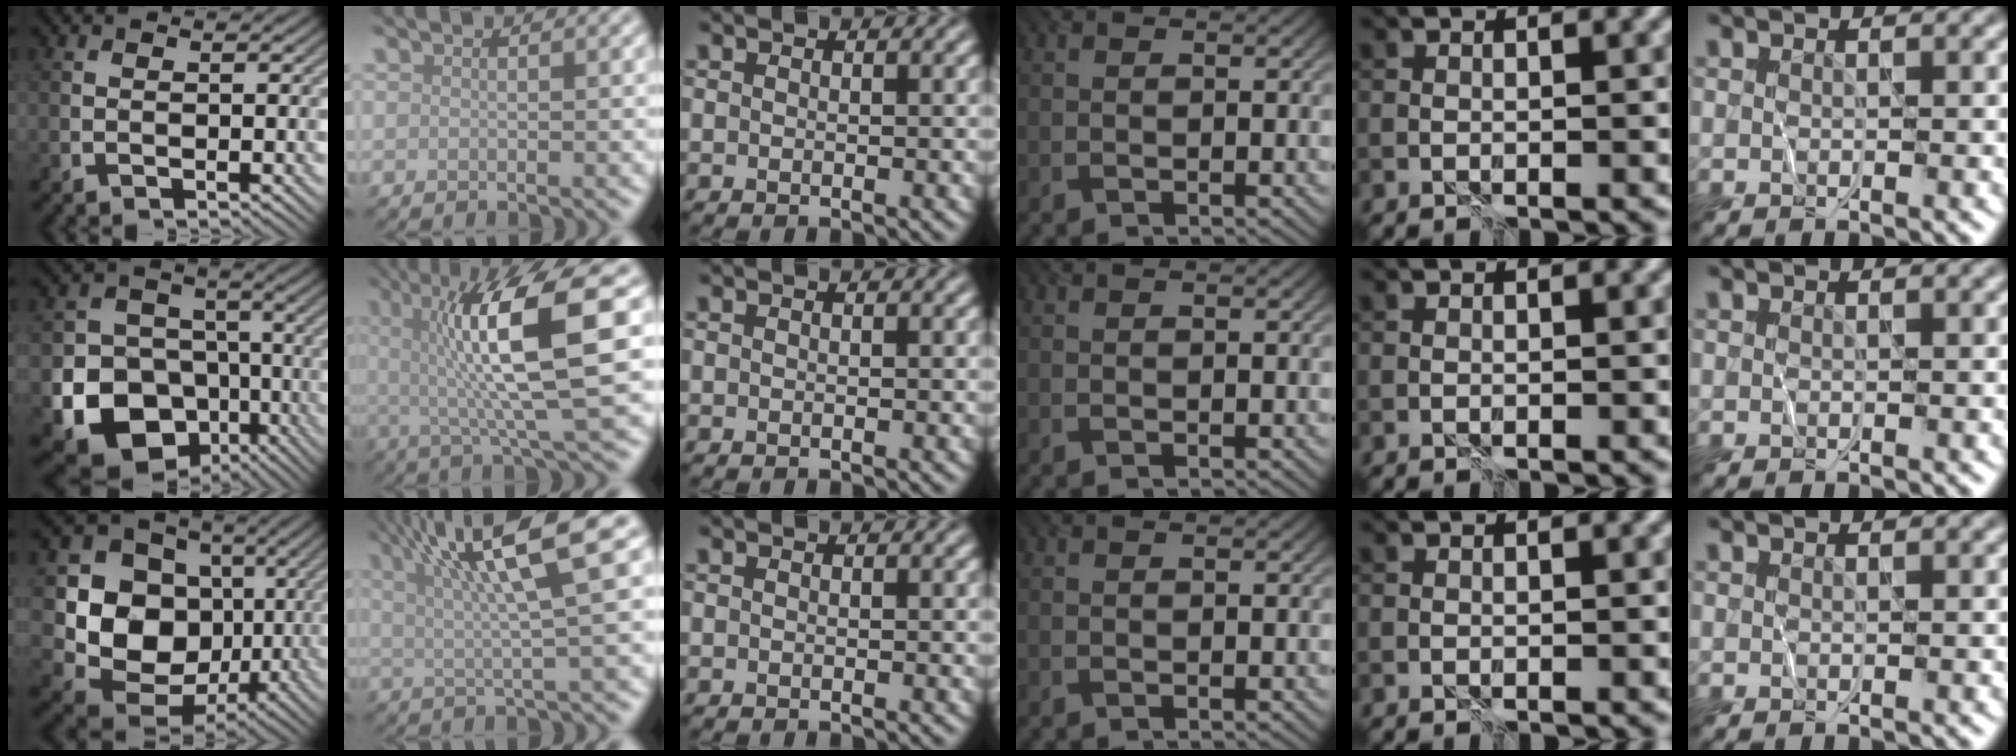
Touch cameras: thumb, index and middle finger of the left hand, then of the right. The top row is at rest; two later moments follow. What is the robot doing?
{"motion": "wrap", "object": "plastic wrap"}